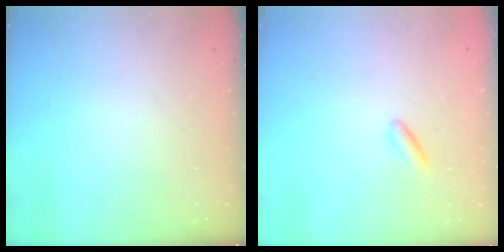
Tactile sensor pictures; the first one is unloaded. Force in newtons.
{"total": 1.7, "press": 1.6, "slide": 0.7}